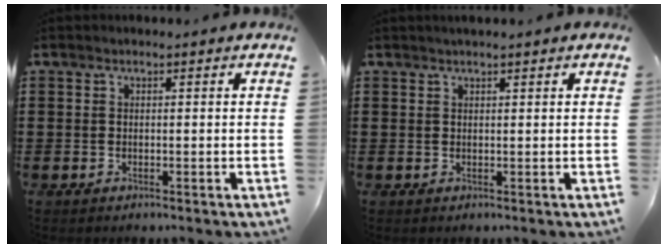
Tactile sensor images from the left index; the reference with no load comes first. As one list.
[{"total": 0.8, "force": [0.7, 0.0, 0.5], "torque": [-0.010, 0.000, 0.013]}]